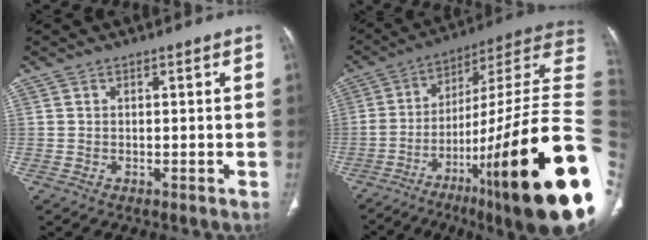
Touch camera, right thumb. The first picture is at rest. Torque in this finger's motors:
{"motor_torque": [4.28, 0.73, 2.16, -0.61, 0.90]}